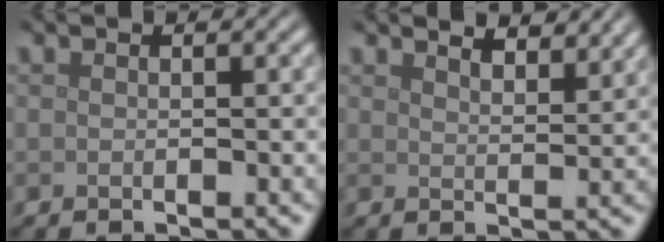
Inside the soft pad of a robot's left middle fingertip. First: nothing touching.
{"total": 4.8, "force": [4.2, 1.2, 2.0], "torque": [-0.017, 0.007, 0.038]}